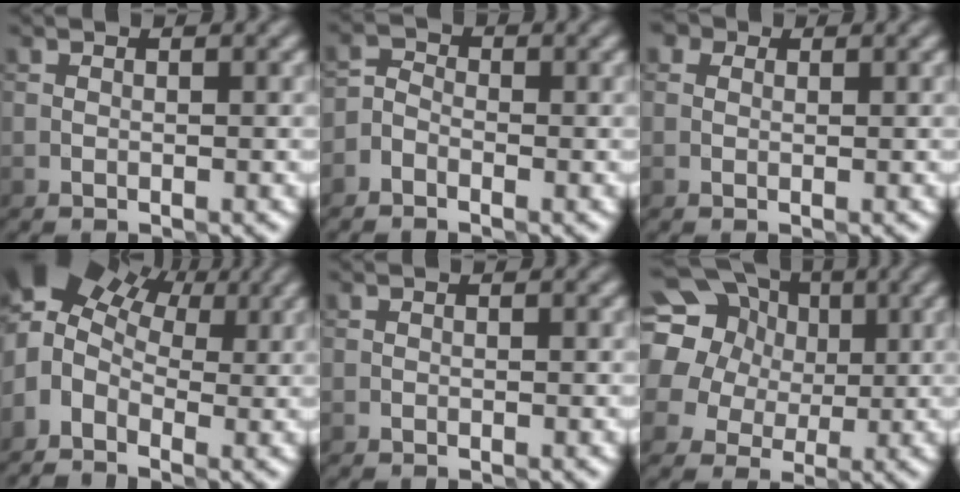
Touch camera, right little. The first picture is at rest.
{"total": 1.6, "force": [-1.0, 1.1, 0.6], "torque": [-0.007, 0.010, -0.027]}
{"total": 2.9, "force": [1.5, 2.0, 1.5], "torque": [-0.004, 0.024, -0.017]}
{"total": 7.6, "force": [1.9, 5.2, 5.2], "torque": [-0.102, 0.013, 0.022]}
{"total": 0.0}
{"total": 19.8, "force": [7.4, 16.9, 7.3], "torque": [-0.203, 0.050, 0.105]}